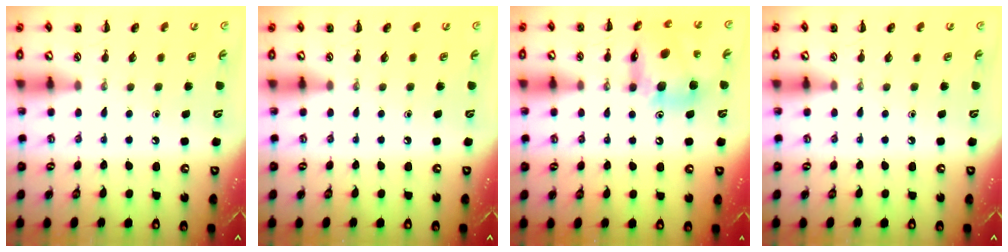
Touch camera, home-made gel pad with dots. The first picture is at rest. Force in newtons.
{"total": 0.0}
{"total": 13.9, "press": 13.3, "slide": 3.9}
{"total": 0.0}